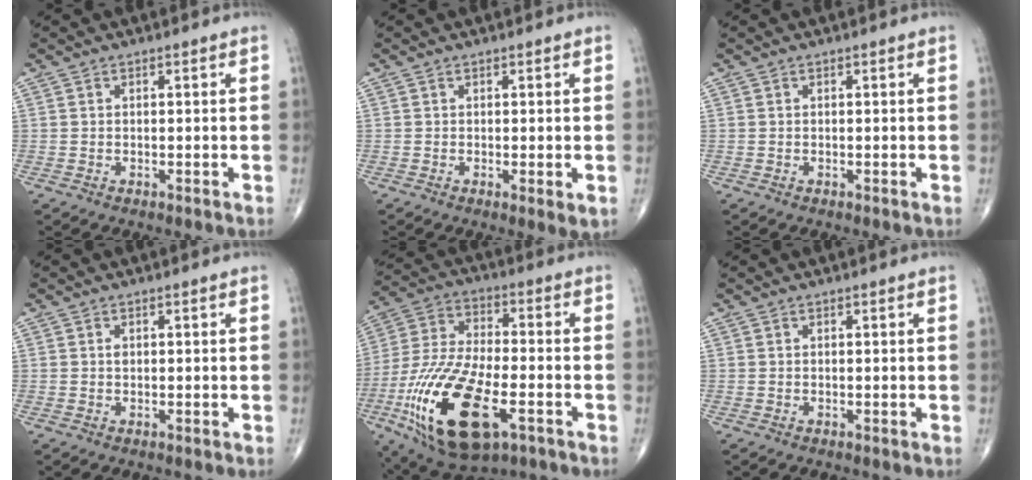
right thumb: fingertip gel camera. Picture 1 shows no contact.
{"total": 2.1, "force": [-0.1, 0.4, 2.1], "torque": [-0.033, -0.009, -0.001]}
{"total": 0.0}
{"total": 0.7, "force": [0.1, 0.5, 0.5], "torque": [-0.005, 0.000, 0.002]}
{"total": 23.9, "force": [-8.8, 10.5, 19.6], "torque": [-0.421, 0.003, -0.149]}
{"total": 0.0}